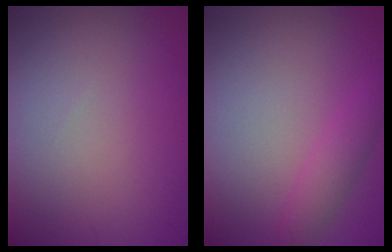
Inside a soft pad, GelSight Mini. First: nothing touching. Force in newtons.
{"total": 2.2, "press": 2.2, "slide": 0.0}